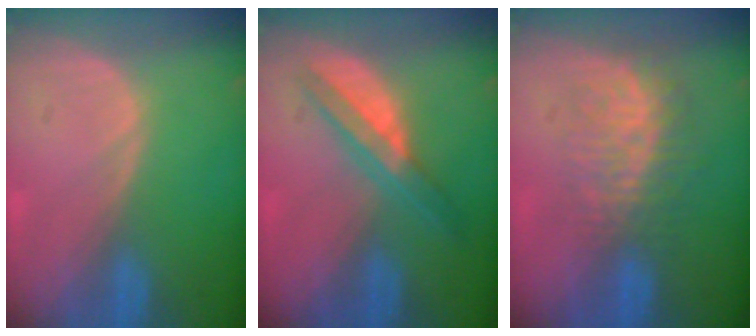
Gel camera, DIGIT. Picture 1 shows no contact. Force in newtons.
{"total": 6.0, "press": 5.4, "slide": 2.7}
{"total": 8.5, "press": 7.4, "slide": 4.3}